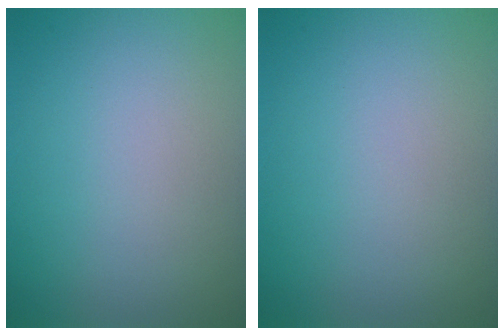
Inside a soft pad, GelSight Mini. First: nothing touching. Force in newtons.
{"total": 0.0}